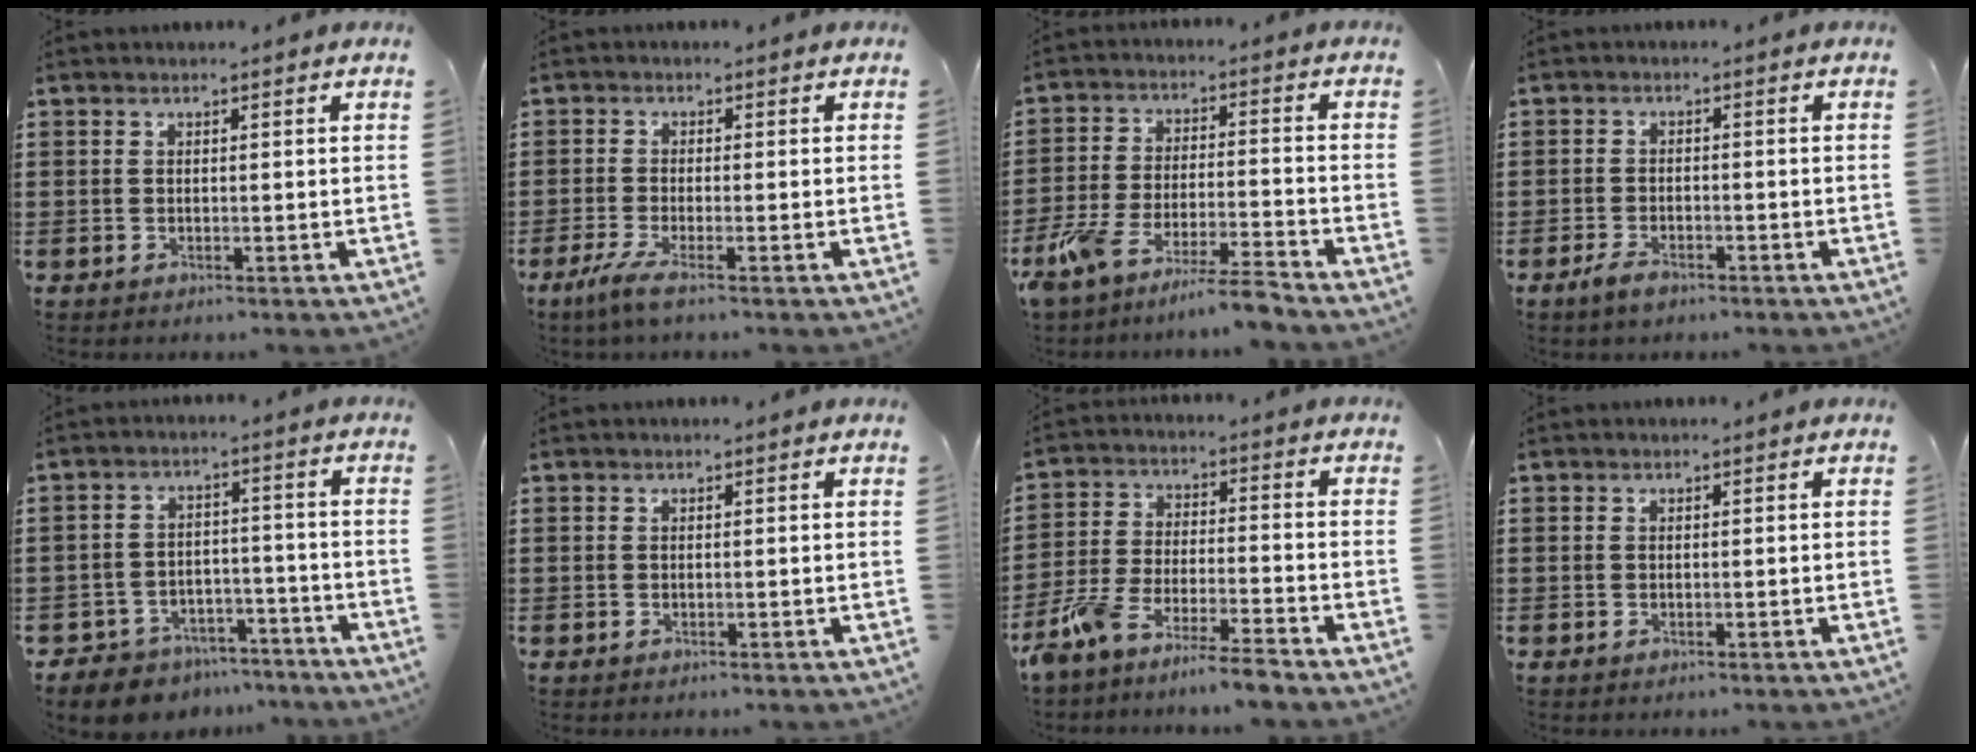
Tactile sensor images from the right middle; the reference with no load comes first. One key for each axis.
{"total": 3.1, "fx": -1.8, "fy": 0.1, "fz": 2.5, "tx": -0.066, "ty": -0.014, "tz": -0.036}
{"total": 8.3, "fx": -7.7, "fy": -0.5, "fz": 3.0, "tx": -0.071, "ty": -0.007, "tz": -0.155}
{"total": 2.4, "fx": -1.7, "fy": 1.0, "fz": 1.3, "tx": -0.031, "ty": -0.001, "tz": -0.034}
{"total": 6.0, "fx": -5.7, "fy": 1.8, "fz": 0.3, "tx": -0.018, "ty": 0.013, "tz": -0.117}
{"total": 0.0}
{"total": 7.4, "fx": -7.0, "fy": -0.4, "fz": 2.5, "tx": -0.061, "ty": -0.007, "tz": -0.139}
{"total": 0.0}